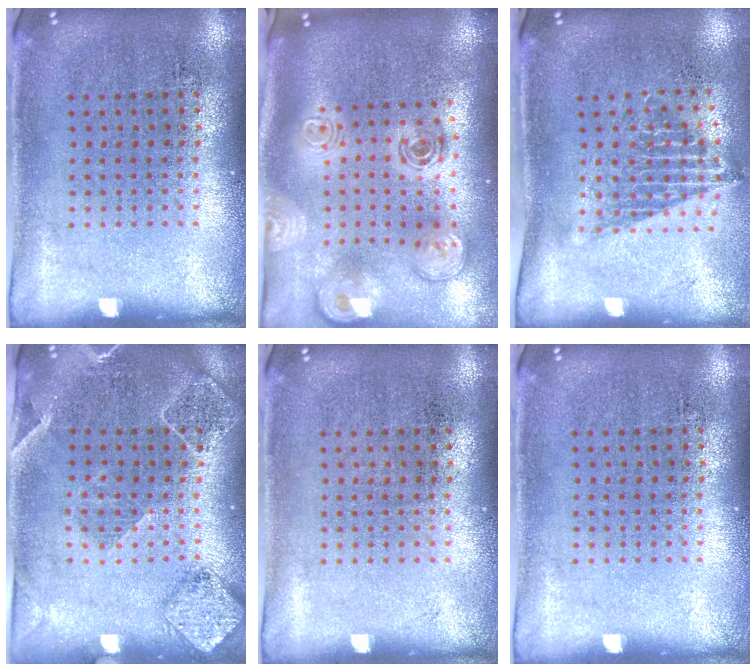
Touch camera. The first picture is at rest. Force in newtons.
{"total": 3.1, "press": 2.1, "slide": 2.3}
{"total": 1.4, "press": 1.1, "slide": 0.9}
{"total": 1.8, "press": 1.7, "slide": 0.5}
{"total": 0.0}
{"total": 0.0}